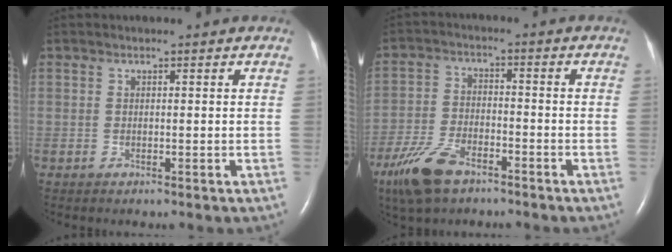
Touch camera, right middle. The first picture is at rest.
{"total": 9.2, "force": [-6.2, 3.7, 5.7], "torque": [-0.131, -0.015, -0.117]}